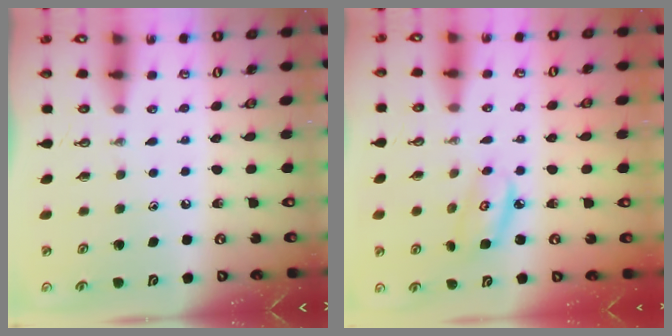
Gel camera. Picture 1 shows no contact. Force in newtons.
{"total": 5.4, "press": 5.4, "slide": 0.4}